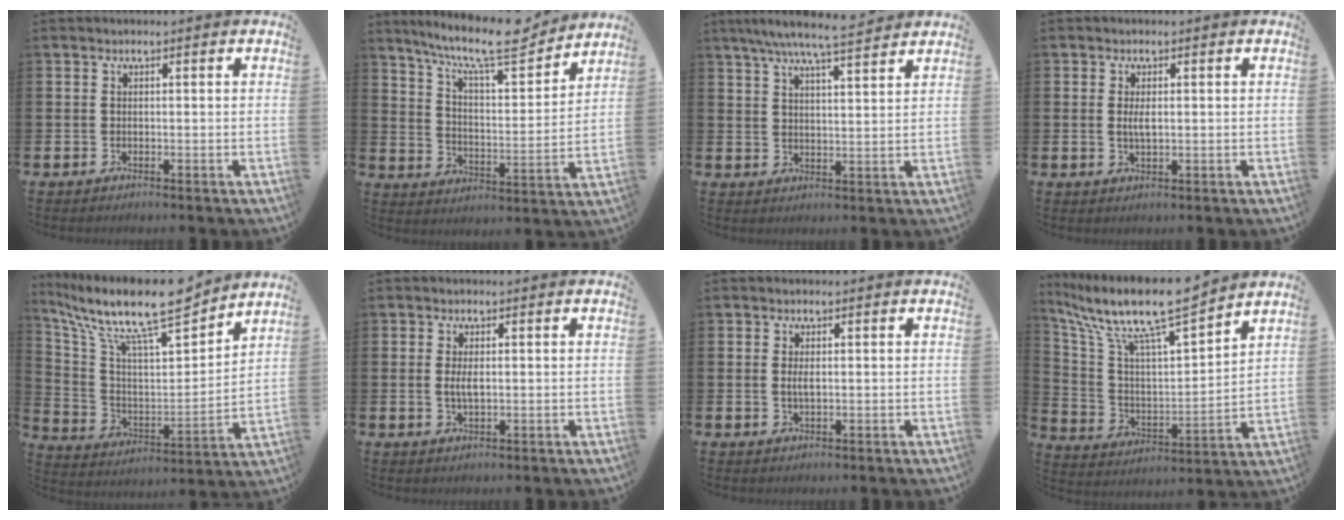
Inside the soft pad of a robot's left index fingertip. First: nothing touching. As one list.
[{"total": 11.5, "force": [9.7, 2.4, 5.6], "torque": [-0.123, -0.059, 0.163]}, {"total": 7.3, "force": [6.6, 0.3, 2.9], "torque": [-0.065, -0.031, 0.116]}, {"total": 2.1, "force": [0.1, 0.8, 1.9], "torque": [-0.039, 0.003, 0.000]}, {"total": 12.9, "force": [10.6, 2.7, 6.9], "torque": [-0.164, -0.074, 0.179]}, {"total": 2.4, "force": [0.1, 0.9, 2.2], "torque": [-0.043, 0.003, -0.001]}, {"total": 1.6, "force": [0.1, 0.6, 1.5], "torque": [-0.031, 0.002, -0.001]}, {"total": 11.6, "force": [10.0, 1.4, 5.8], "torque": [-0.151, -0.069, 0.169]}]